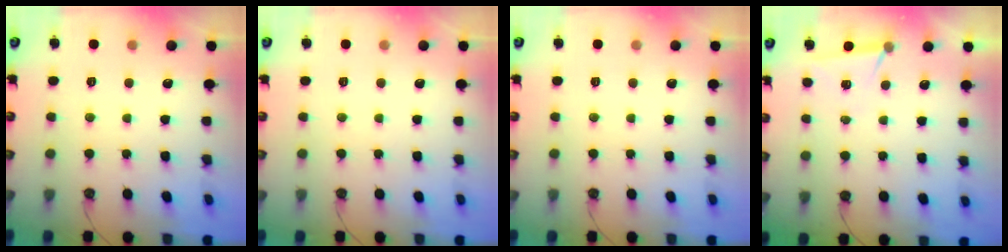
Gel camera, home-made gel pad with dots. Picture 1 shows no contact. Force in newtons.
{"total": 0.0}
{"total": 0.0}
{"total": 6.3, "press": 4.2, "slide": 4.7}